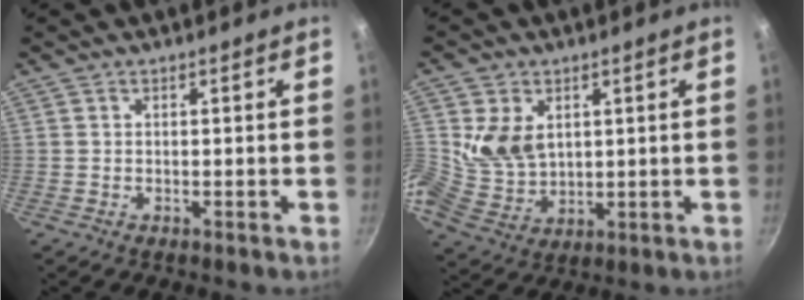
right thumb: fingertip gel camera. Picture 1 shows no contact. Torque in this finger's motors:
{"motor_torque": [0.75, 0.75, 1.49, -0.11, 0.46]}